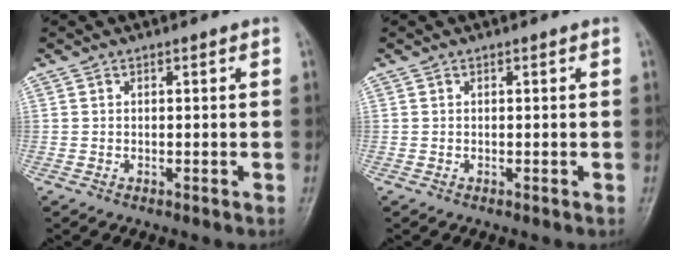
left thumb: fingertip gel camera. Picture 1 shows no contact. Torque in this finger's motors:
{"motor_torque": [0.05, -0.03, -0.10, -0.08, 0.00]}